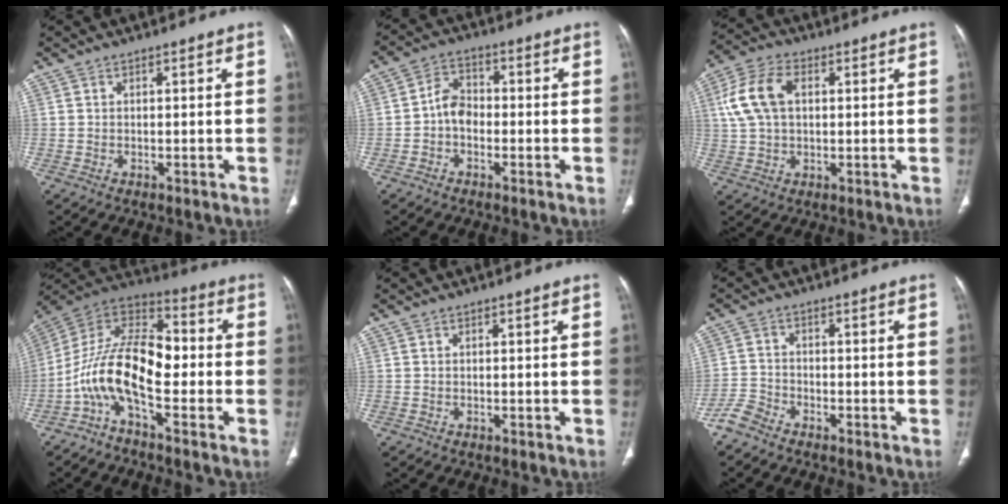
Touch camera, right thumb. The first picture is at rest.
{"total": 5.2, "force": [-1.3, 3.8, 3.3], "torque": [-0.042, 0.020, -0.035]}
{"total": 10.1, "force": [2.2, 6.3, 7.5], "torque": [-0.156, 0.020, 0.040]}
{"total": 14.4, "force": [-4.3, 6.3, 12.2], "torque": [-0.212, 0.077, -0.091]}
{"total": 0.0}
{"total": 3.3, "force": [-3.0, 1.2, 0.7], "torque": [-0.013, 0.004, -0.067]}